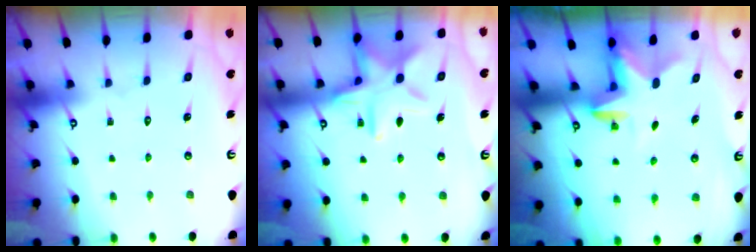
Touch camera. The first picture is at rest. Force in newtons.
{"total": 14.9, "press": 14.8, "slide": 1.0}
{"total": 2.6, "press": 2.5, "slide": 0.5}